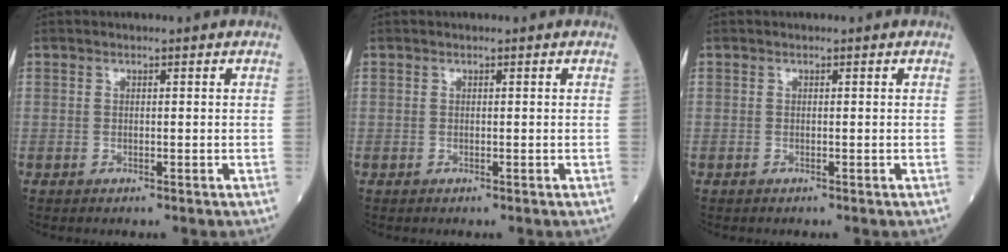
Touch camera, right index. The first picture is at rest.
{"total": 0.0}
{"total": 0.0}